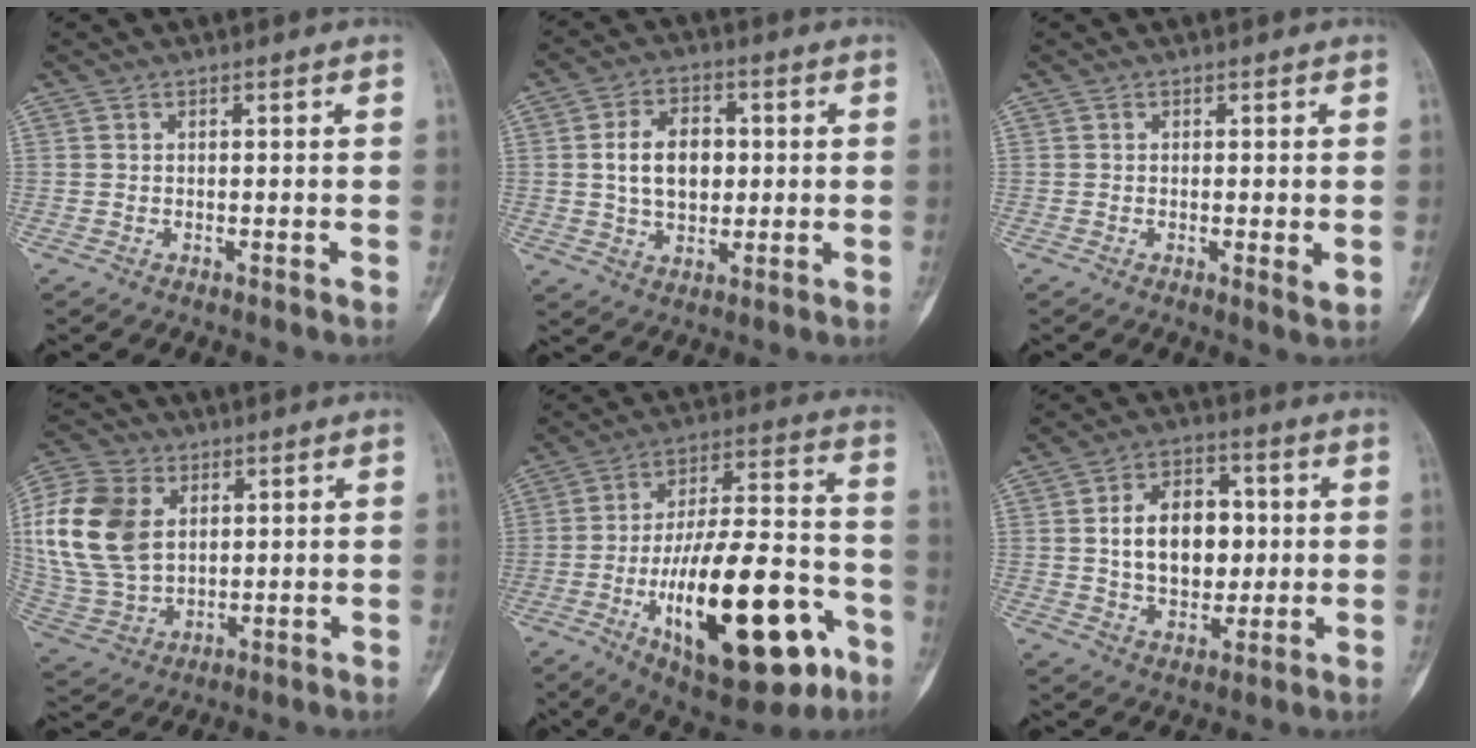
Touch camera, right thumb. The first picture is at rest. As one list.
[{"total": 10.0, "force": [1.0, 6.8, 7.2], "torque": [-0.096, 0.005, 0.019]}, {"total": 1.8, "force": [-0.2, 0.4, 1.7], "torque": [-0.029, -0.007, -0.005]}, {"total": 18.2, "force": [4.1, 12.9, 12.2], "torque": [-0.250, -0.007, 0.085]}, {"total": 28.4, "force": [-10.7, 11.2, 23.8], "torque": [-0.375, 0.048, -0.152]}, {"total": 13.8, "force": [1.4, 9.4, 9.9], "torque": [-0.119, 0.007, 0.026]}]